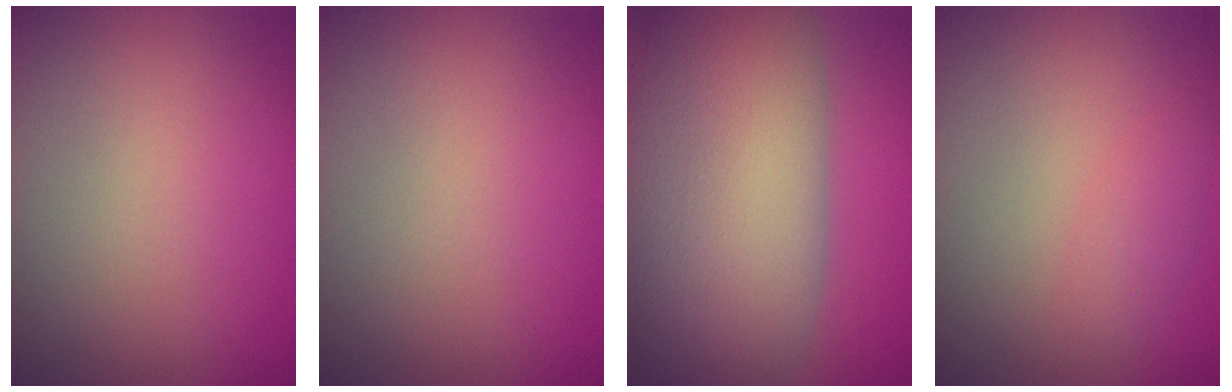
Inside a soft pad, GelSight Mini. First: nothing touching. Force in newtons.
{"total": 0.0}
{"total": 14.1, "press": 14.1, "slide": 0.8}
{"total": 1.3, "press": 1.3, "slide": 0.1}